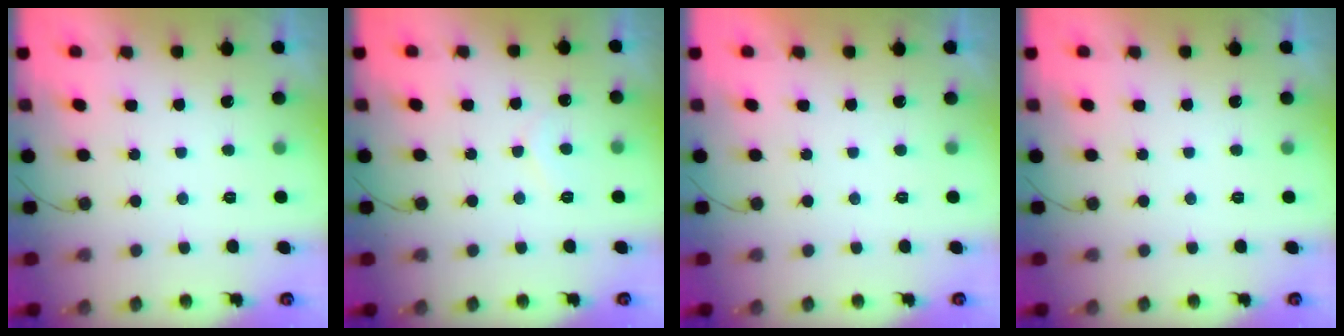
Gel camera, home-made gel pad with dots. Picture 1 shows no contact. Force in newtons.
{"total": 4.8, "press": 4.8, "slide": 0.5}
{"total": 1.7, "press": 1.7, "slide": 0.0}
{"total": 0.0}